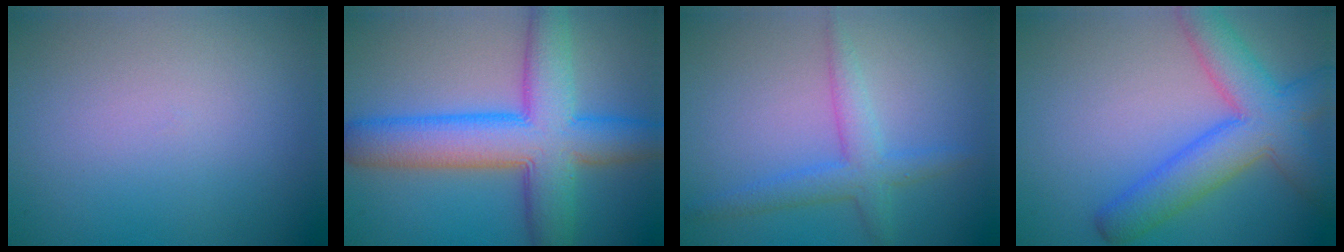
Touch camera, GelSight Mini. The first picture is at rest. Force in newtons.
{"total": 9.9, "press": 9.9, "slide": 0.2}
{"total": 3.0, "press": 3.0, "slide": 0.2}
{"total": 7.1, "press": 7.1, "slide": 0.3}